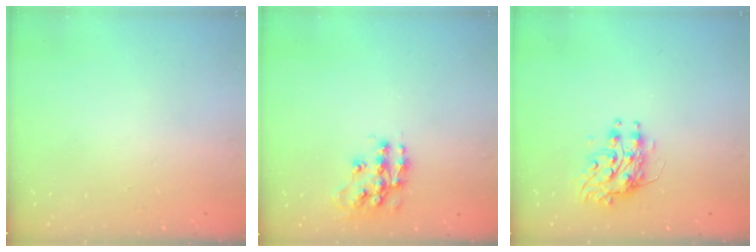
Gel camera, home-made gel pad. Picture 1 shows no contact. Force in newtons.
{"total": 12.2, "press": 12.1, "slide": 0.6}
{"total": 8.1, "press": 8.1, "slide": 0.2}